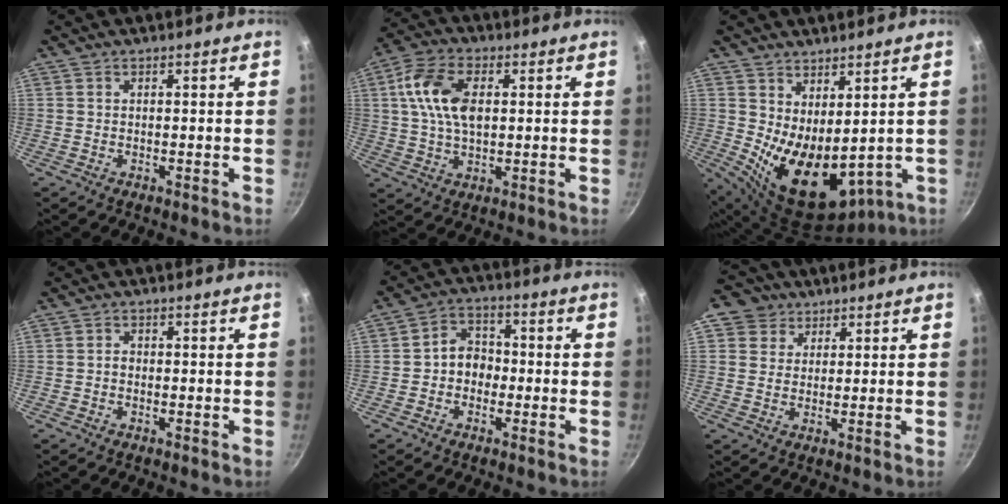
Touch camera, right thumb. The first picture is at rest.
{"total": 11.5, "force": [2.1, 6.8, 9.1], "torque": [-0.163, 0.010, 0.032]}
{"total": 14.0, "force": [1.4, 8.0, 11.4], "torque": [-0.157, -0.042, 0.054]}
{"total": 1.1, "force": [-0.3, 0.8, 0.6], "torque": [-0.009, 0.005, -0.007]}
{"total": 6.0, "force": [-1.2, 4.9, 3.2], "torque": [-0.016, 0.023, -0.030]}
{"total": 5.7, "force": [2.8, 4.8, 1.2], "torque": [0.015, 0.005, 0.036]}